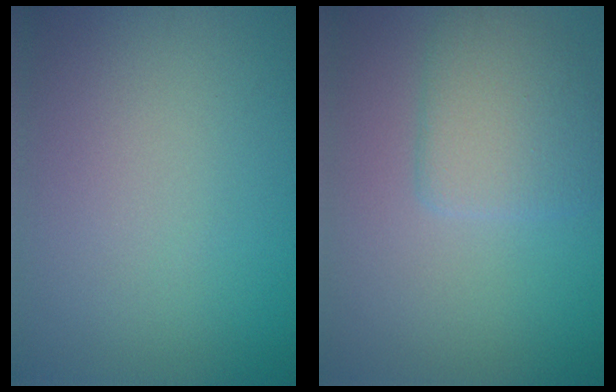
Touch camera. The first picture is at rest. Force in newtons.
{"total": 3.6, "press": 3.6, "slide": 0.2}